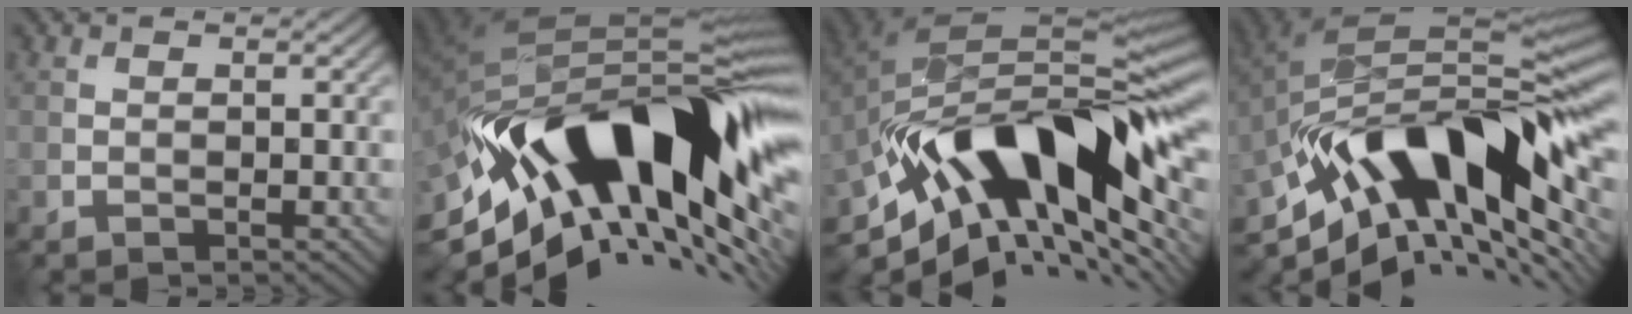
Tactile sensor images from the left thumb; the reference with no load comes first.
{"total": 20.9, "force": [-4.9, 8.5, 18.4], "torque": [-0.308, 0.004, -0.097]}
{"total": 18.2, "force": [-5.9, 8.1, 15.2], "torque": [-0.261, 0.007, -0.112]}
{"total": 17.3, "force": [-5.5, 7.7, 14.5], "torque": [-0.240, 0.013, -0.107]}